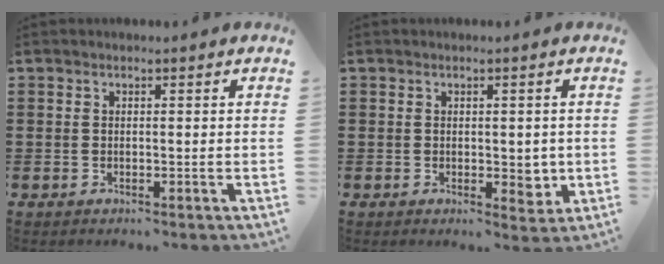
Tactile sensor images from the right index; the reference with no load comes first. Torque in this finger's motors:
{"motor_torque": [-0.07, -0.07, 0.12, 0.04]}